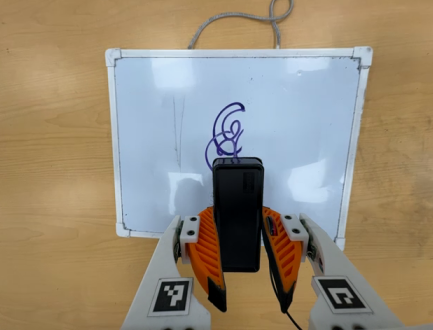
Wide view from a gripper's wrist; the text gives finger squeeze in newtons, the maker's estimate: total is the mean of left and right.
{"total": 7.4, "left": 5.8, "right": 9.1}